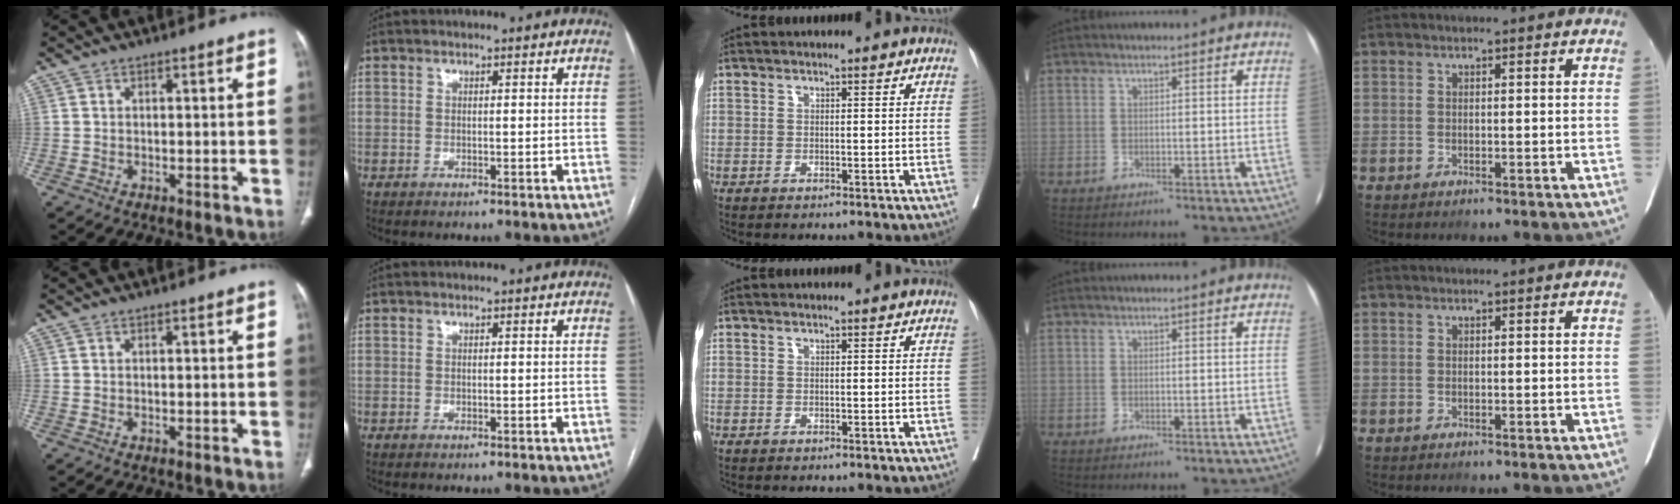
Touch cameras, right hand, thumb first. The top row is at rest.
{}